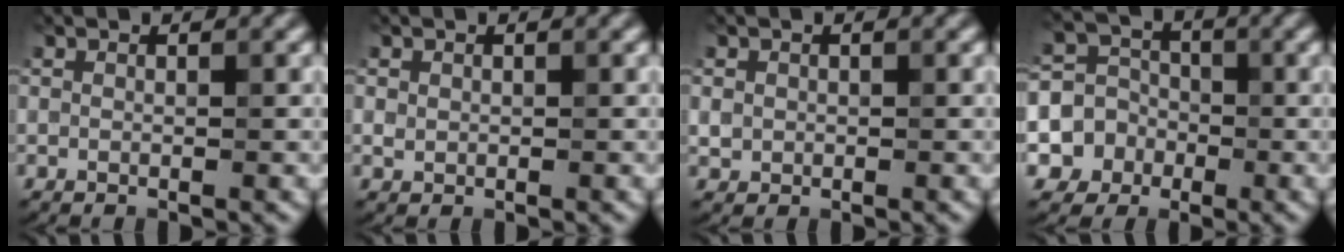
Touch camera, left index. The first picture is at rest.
{"total": 0.8, "force": [0.2, 0.7, 0.2], "torque": [-0.002, -0.002, 0.003]}
{"total": 1.0, "force": [0.1, 1.0, 0.3], "torque": [0.001, -0.005, 0.001]}
{"total": 7.6, "force": [-2.4, 7.1, 1.2], "torque": [-0.011, 0.008, -0.065]}